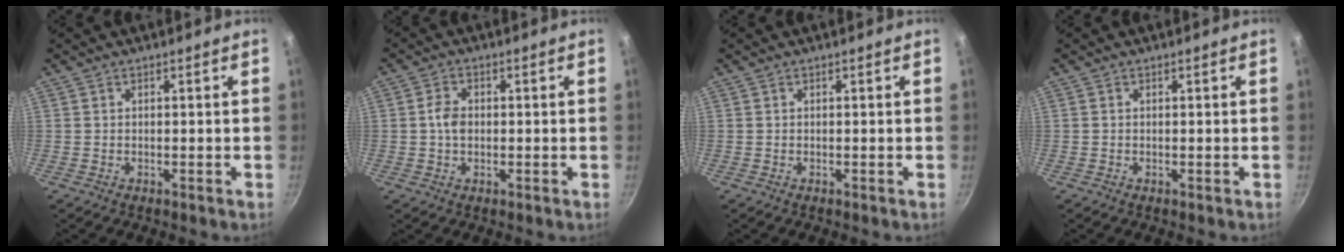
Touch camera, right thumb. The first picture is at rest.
{"total": 3.5, "force": [0.0, 2.5, 2.4], "torque": [-0.039, 0.008, -0.005]}
{"total": 0.0}
{"total": 0.0}